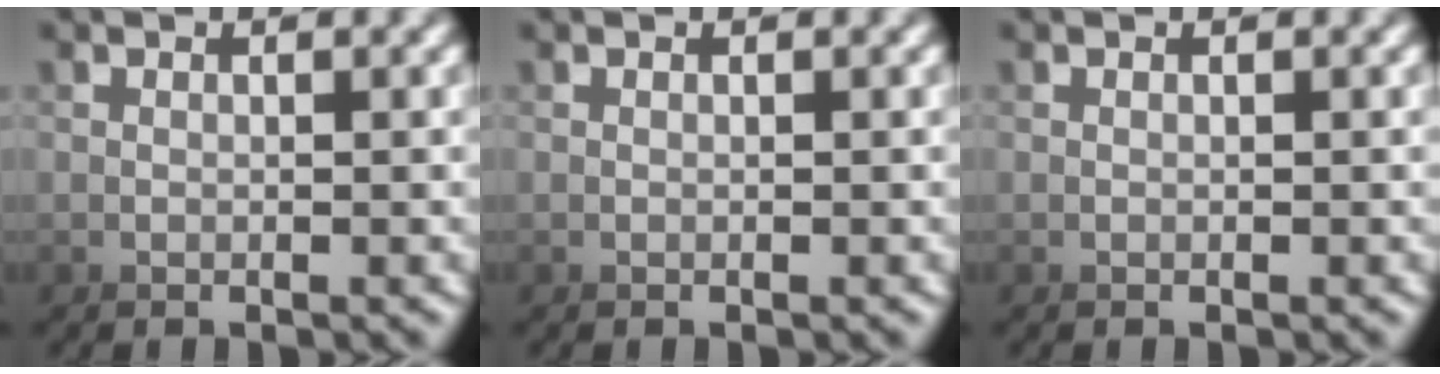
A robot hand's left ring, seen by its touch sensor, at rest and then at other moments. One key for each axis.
{"total": 0.0}
{"total": 0.0}